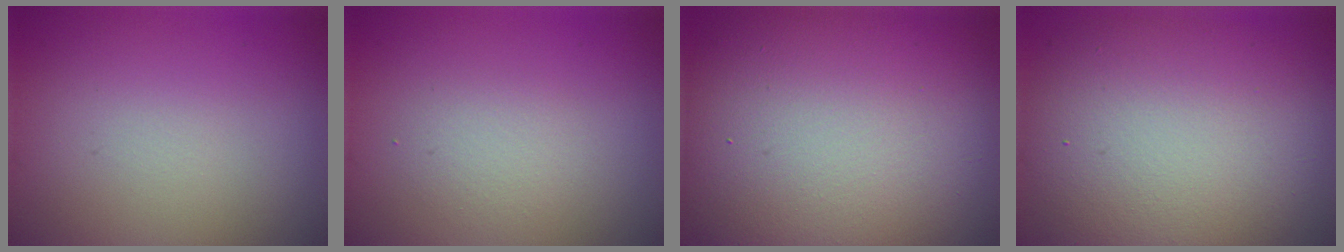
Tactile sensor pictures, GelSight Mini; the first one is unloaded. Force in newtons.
{"total": 1.6, "press": 1.6, "slide": 0.1}
{"total": 17.1, "press": 17.1, "slide": 0.8}
{"total": 11.0, "press": 11.0, "slide": 0.4}